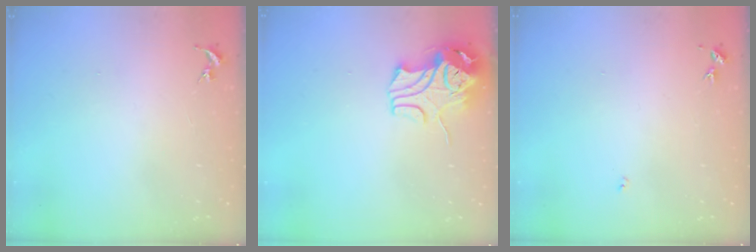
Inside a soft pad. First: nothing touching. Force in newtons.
{"total": 10.8, "press": 10.6, "slide": 1.6}
{"total": 3.0, "press": 3.0, "slide": 0.4}